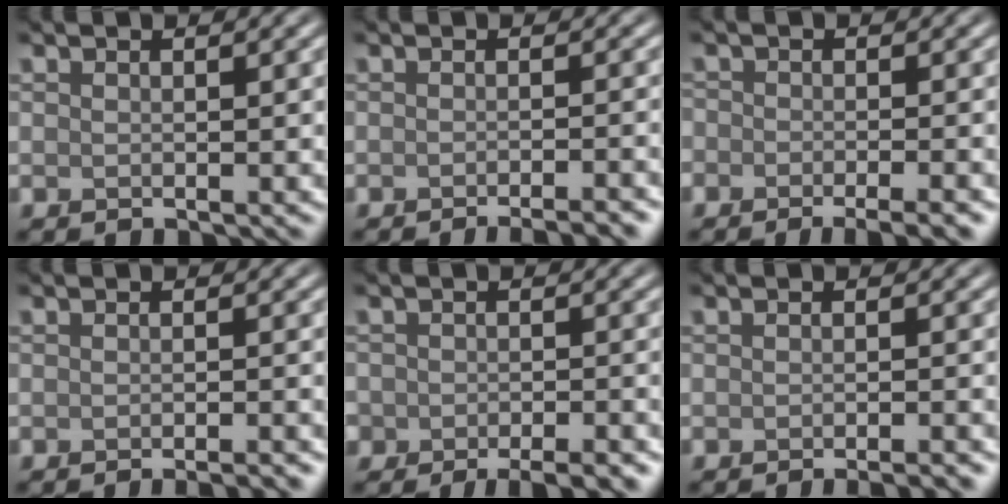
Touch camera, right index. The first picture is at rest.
{"total": 4.0, "force": [-3.1, 0.9, 2.4], "torque": [-0.016, 0.009, -0.040]}
{"total": 4.7, "force": [-3.3, 1.8, 2.9], "torque": [-0.023, -0.007, -0.038]}
{"total": 2.6, "force": [-2.0, 0.5, 1.6], "torque": [-0.009, 0.004, -0.029]}
{"total": 5.8, "force": [-4.3, 2.9, 2.7], "torque": [-0.012, -0.005, -0.047]}
{"total": 3.0, "force": [-2.2, 0.7, 2.0], "torque": [-0.012, 0.007, -0.030]}